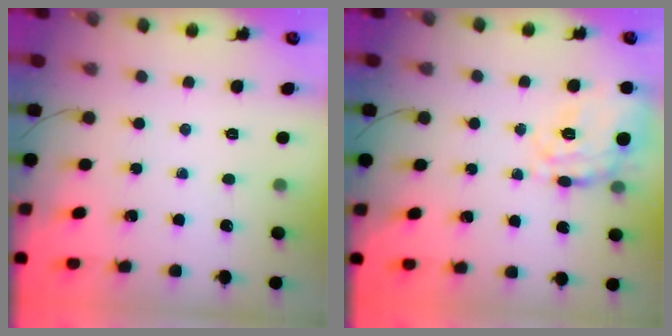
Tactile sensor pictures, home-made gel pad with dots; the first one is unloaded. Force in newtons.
{"total": 14.7, "press": 14.6, "slide": 0.8}